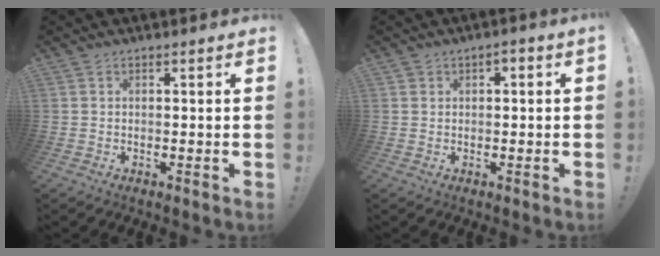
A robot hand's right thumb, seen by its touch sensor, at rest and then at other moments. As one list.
[{"total": 1.7, "force": [-0.7, 1.3, 0.8], "torque": [-0.013, 0.009, -0.013]}]